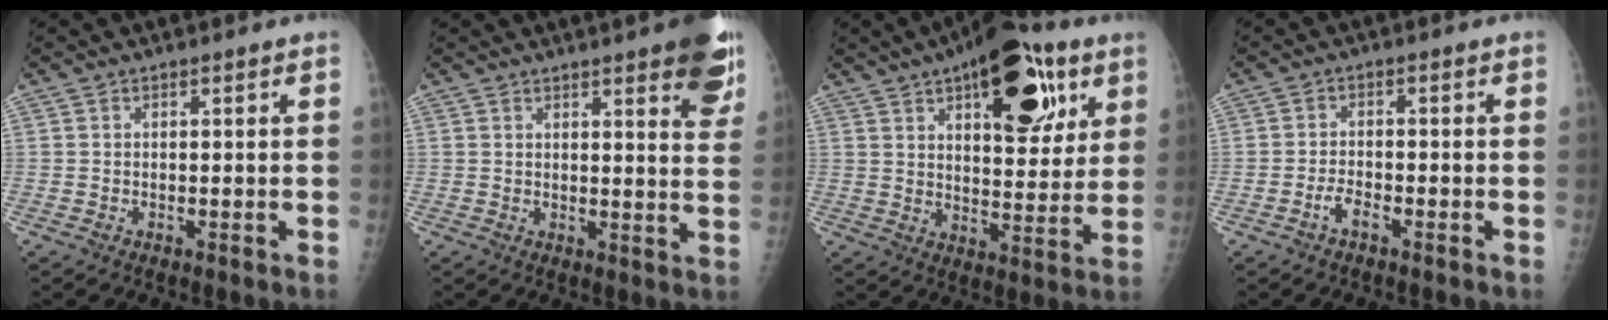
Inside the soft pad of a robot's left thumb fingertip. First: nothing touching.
{"total": 12.3, "force": [7.5, 3.0, 9.2], "torque": [-0.087, -0.031, 0.083]}
{"total": 20.7, "force": [10.1, 9.3, 15.6], "torque": [-0.182, -0.028, 0.149]}
{"total": 2.5, "force": [-1.6, 1.0, 1.6], "torque": [-0.032, 0.011, -0.032]}